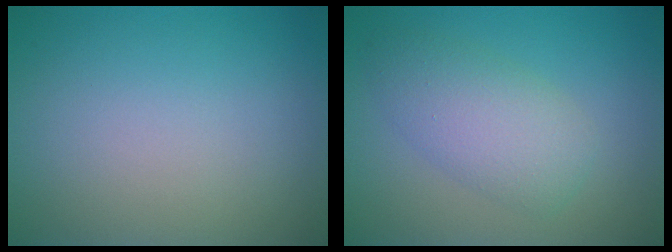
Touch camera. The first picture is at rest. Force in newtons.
{"total": 4.3, "press": 4.3, "slide": 0.2}